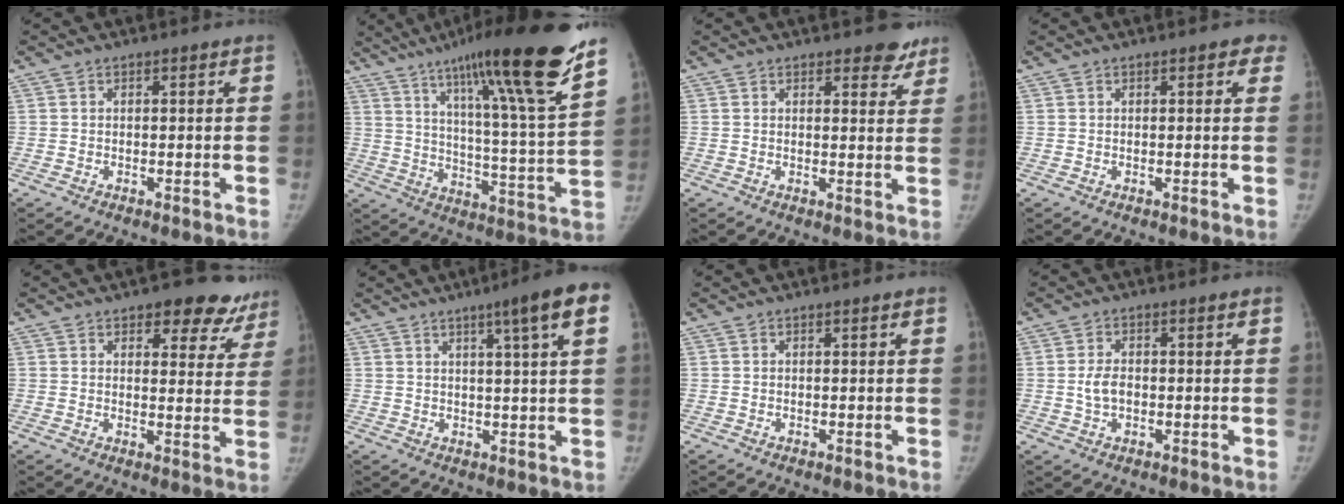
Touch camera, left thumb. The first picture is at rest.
{"total": 26.3, "force": [17.9, 1.8, 19.2], "torque": [-0.285, -0.073, 0.275]}
{"total": 4.5, "force": [3.6, 1.9, 1.8], "torque": [0.007, -0.021, 0.042]}
{"total": 2.8, "force": [1.5, 1.2, 2.0], "torque": [-0.005, 0.001, 0.010]}
{"total": 11.3, "force": [8.5, 5.5, 5.1], "torque": [-0.002, -0.039, 0.090]}
{"total": 9.4, "force": [4.4, -0.2, 8.3], "torque": [-0.115, -0.005, 0.054]}
{"total": 0.0}
{"total": 3.4, "force": [-0.3, 2.1, 2.7], "torque": [-0.053, 0.009, -0.005]}